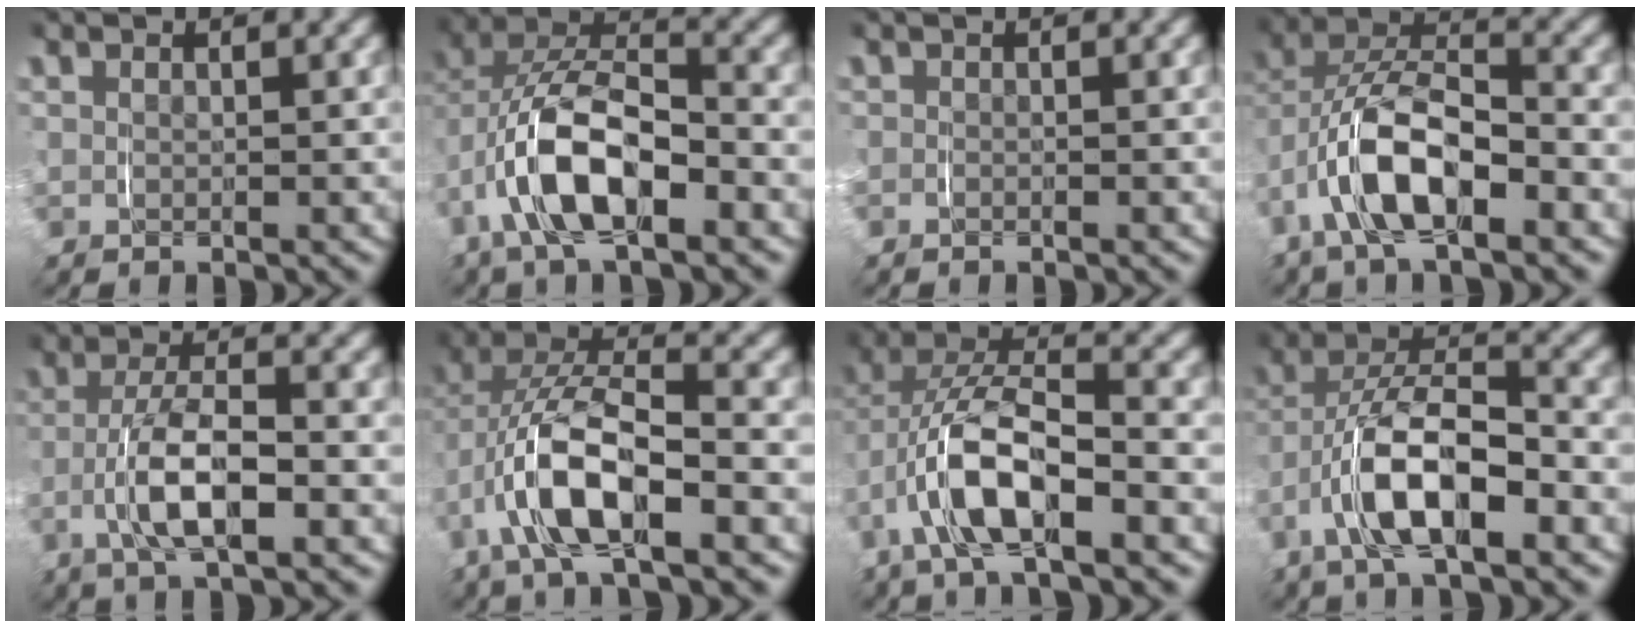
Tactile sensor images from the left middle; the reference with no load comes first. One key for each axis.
{"total": 6.9, "fx": -1.9, "fy": 3.9, "fz": 5.3, "tx": -0.115, "ty": -0.001, "tz": -0.046}
{"total": 0.6, "fx": -0.3, "fy": -0.3, "fz": -0.3, "tx": 0.007, "ty": 0.003, "tz": -0.009}
{"total": 5.8, "fx": -2.1, "fy": 3.2, "fz": 4.5, "tx": -0.096, "ty": 0.002, "tz": -0.049}
{"total": 4.5, "fx": -1.5, "fy": 1.2, "fz": 4.1, "tx": -0.079, "ty": 0.006, "tz": -0.035}
{"total": 5.6, "fx": -1.5, "fy": 2.2, "fz": 4.9, "tx": -0.113, "ty": 0.004, "tz": -0.038}
{"total": 5.0, "fx": -1.7, "fy": 1.9, "fz": 4.3, "tx": -0.100, "ty": 0.005, "tz": -0.040}
{"total": 5.2, "fx": -2.1, "fy": 2.1, "fz": 4.2, "tx": -0.090, "ty": 0.005, "tz": -0.047}